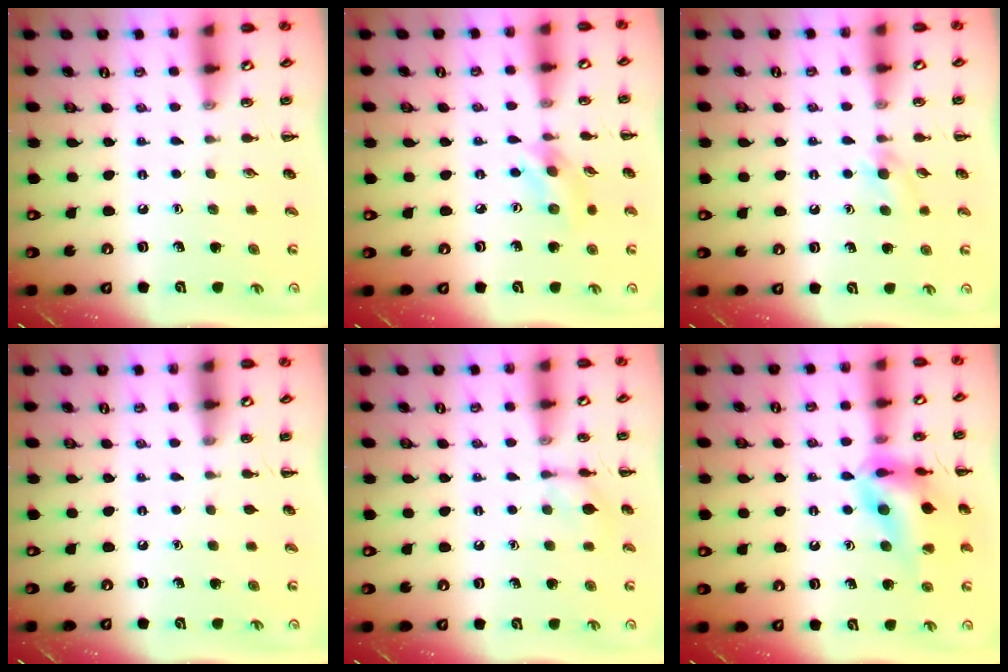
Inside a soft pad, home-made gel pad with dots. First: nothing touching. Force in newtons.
{"total": 4.7, "press": 4.7, "slide": 0.5}
{"total": 4.6, "press": 4.2, "slide": 1.9}
{"total": 0.0}
{"total": 6.5, "press": 6.5, "slide": 0.2}
{"total": 15.9, "press": 15.8, "slide": 1.7}